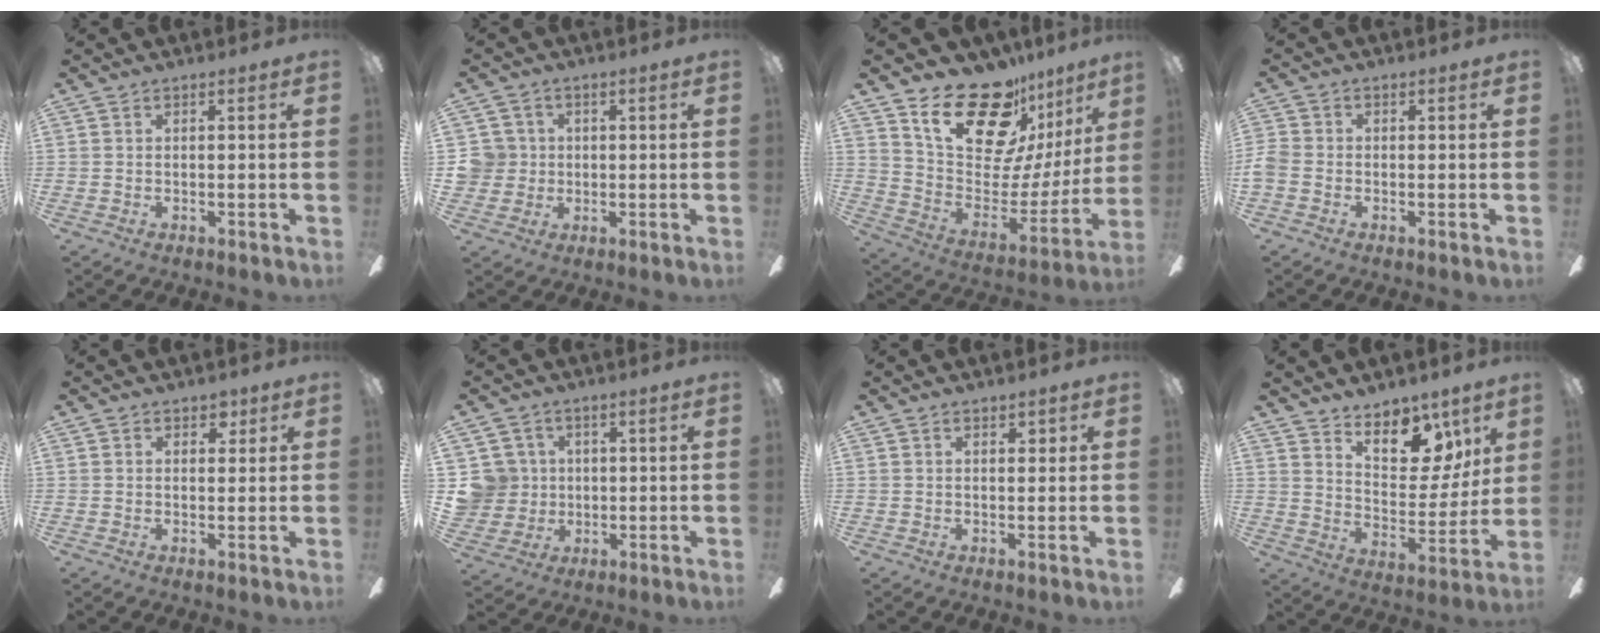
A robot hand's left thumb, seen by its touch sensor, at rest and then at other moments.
{"total": 6.5, "force": [0.7, 6.4, 1.1], "torque": [-0.030, 0.012, 0.016]}
{"total": 24.1, "force": [17.2, 11.2, 12.5], "torque": [-0.189, -0.121, 0.314]}
{"total": 2.9, "force": [-1.1, 2.1, 1.6], "torque": [-0.030, 0.007, -0.020]}
{"total": 2.7, "force": [1.6, 1.9, 1.2], "torque": [-0.002, -0.003, 0.022]}
{"total": 8.4, "force": [1.5, 8.2, 1.0], "torque": [-0.049, 0.004, 0.037]}
{"total": 1.8, "force": [1.0, 1.0, 1.2], "torque": [-0.016, 0.001, 0.015]}
{"total": 13.4, "force": [9.7, 7.2, 5.9], "torque": [-0.080, -0.072, 0.178]}